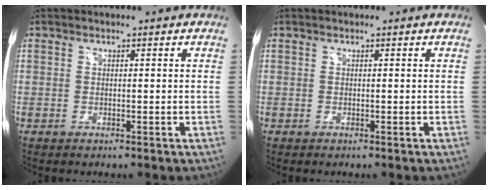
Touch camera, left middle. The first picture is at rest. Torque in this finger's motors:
{"motor_torque": [0.00, 0.00, 0.00, 0.00]}